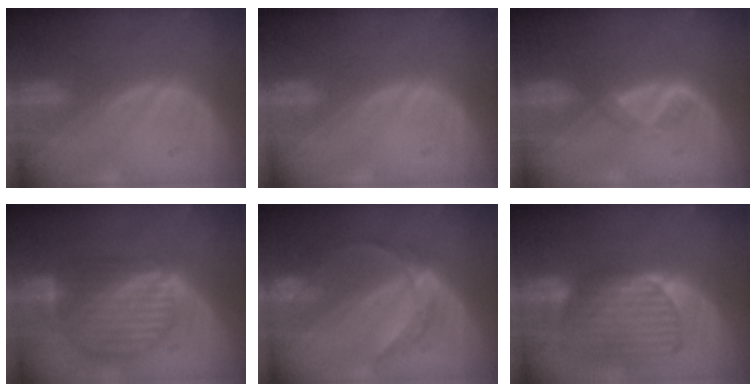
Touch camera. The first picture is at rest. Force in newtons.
{"total": 0.0}
{"total": 1.9, "press": 1.8, "slide": 0.7}
{"total": 9.6, "press": 8.1, "slide": 5.1}
{"total": 6.5, "press": 5.6, "slide": 3.4}
{"total": 9.1, "press": 8.3, "slide": 3.7}